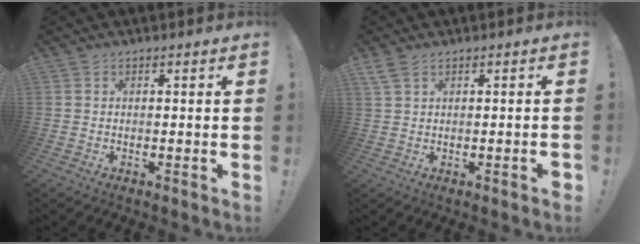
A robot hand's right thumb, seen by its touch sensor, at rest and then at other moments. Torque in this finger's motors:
{"motor_torque": [0.03, 0.08, 0.42, 0.25, 0.06]}